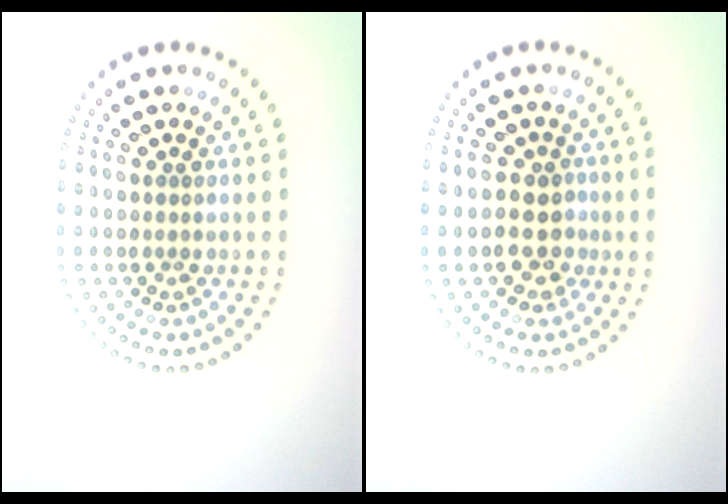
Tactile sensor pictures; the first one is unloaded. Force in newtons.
{"total": 2.9, "press": 2.7, "slide": 1.1}